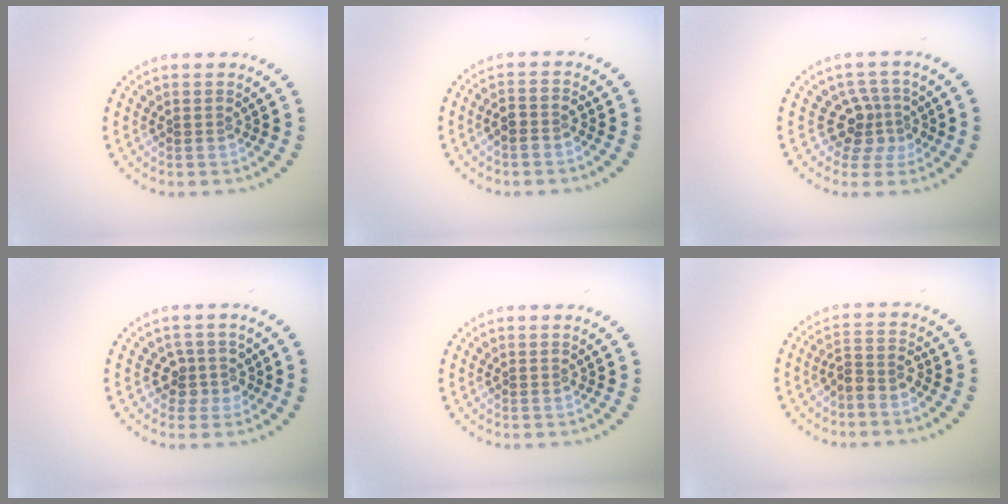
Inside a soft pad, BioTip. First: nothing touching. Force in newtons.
{"total": 1.7, "press": 1.5, "slide": 0.7}
{"total": 3.2, "press": 2.3, "slide": 2.3}
{"total": 2.2, "press": 1.7, "slide": 1.3}
{"total": 0.0}
{"total": 2.1, "press": 1.6, "slide": 1.2}